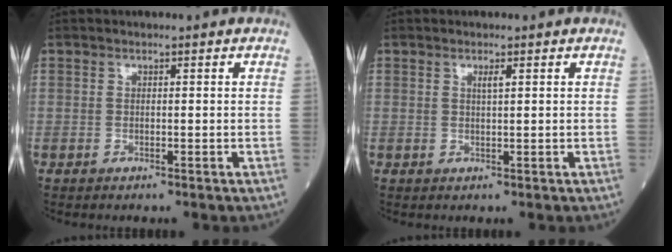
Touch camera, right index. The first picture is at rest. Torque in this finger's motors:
{"motor_torque": [-0.03, 0.02, -0.01, 0.00]}